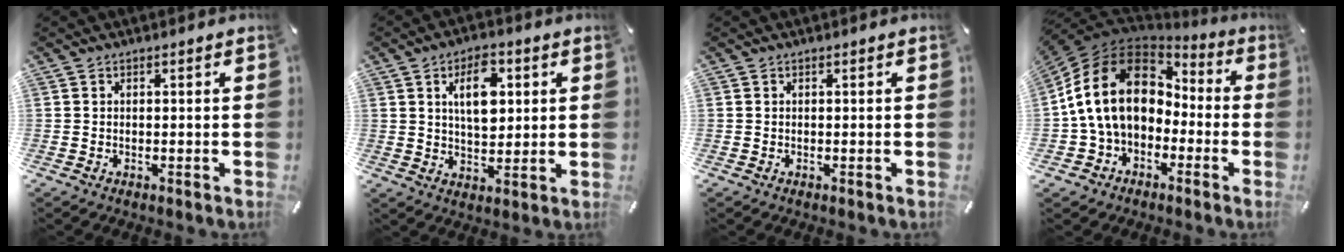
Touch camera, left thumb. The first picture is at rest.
{"total": 10.1, "force": [3.1, 5.9, 7.6], "torque": [-0.125, -0.003, 0.048]}
{"total": 0.0}
{"total": 18.4, "force": [1.8, 14.0, 11.9], "torque": [-0.248, 0.015, 0.028]}